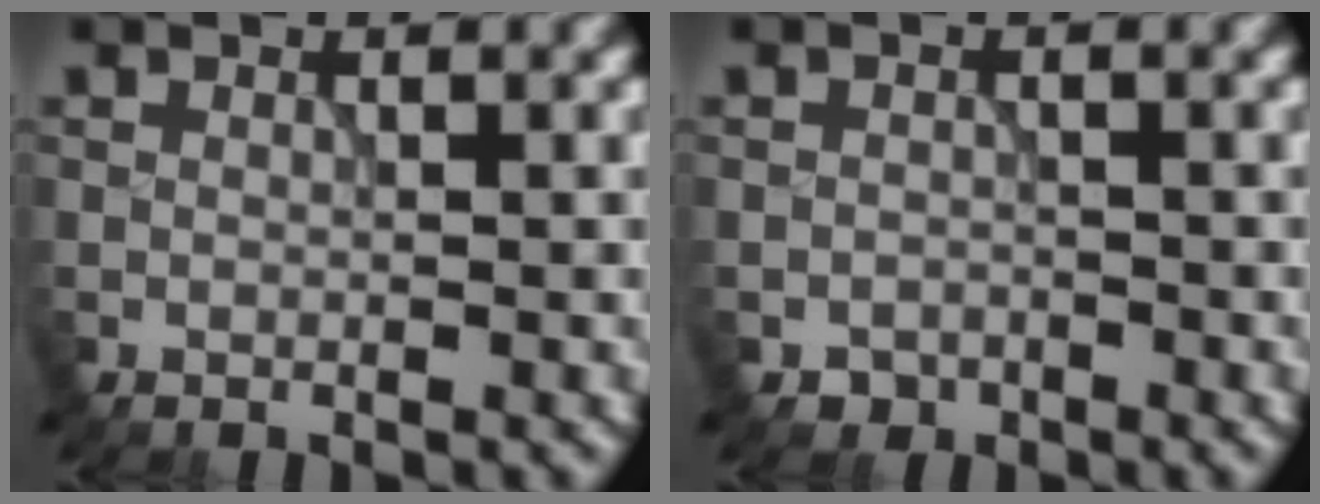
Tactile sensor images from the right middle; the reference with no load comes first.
{"total": 1.3, "force": [-0.9, 0.8, 0.1], "torque": [0.005, -0.001, -0.017]}